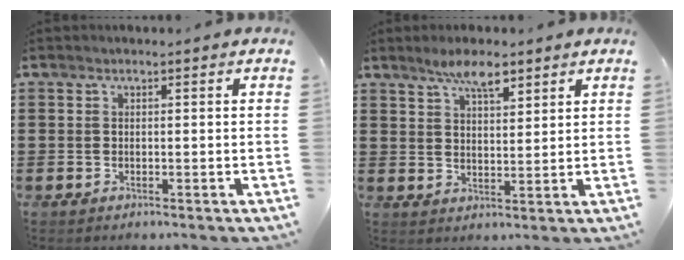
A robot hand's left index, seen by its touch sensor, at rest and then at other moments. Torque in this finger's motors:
{"motor_torque": [0.46, 0.30, 0.27, 0.02]}